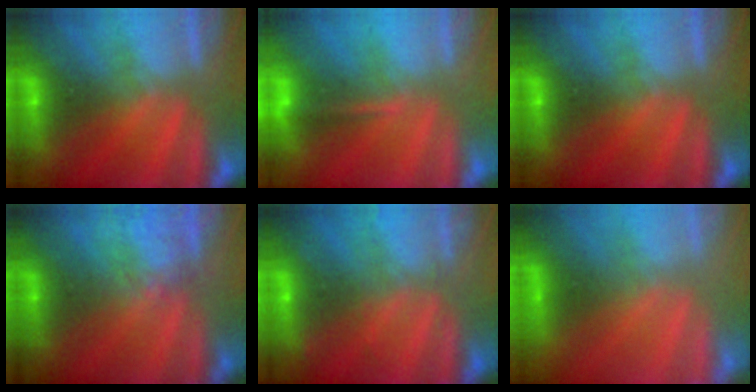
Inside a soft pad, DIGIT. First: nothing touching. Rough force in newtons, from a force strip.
{"total": 1.1}
{"total": 0.0}
{"total": 4.9}
{"total": 2.3}
{"total": 6.3}